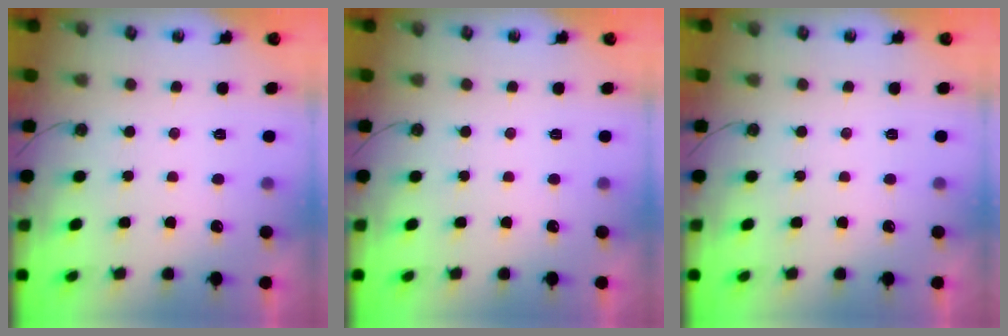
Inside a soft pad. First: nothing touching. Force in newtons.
{"total": 0.0}
{"total": 0.0}